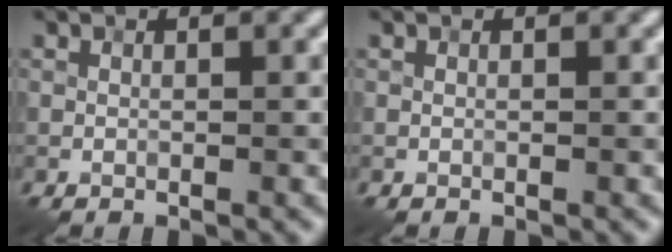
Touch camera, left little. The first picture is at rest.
{"total": 0.0}